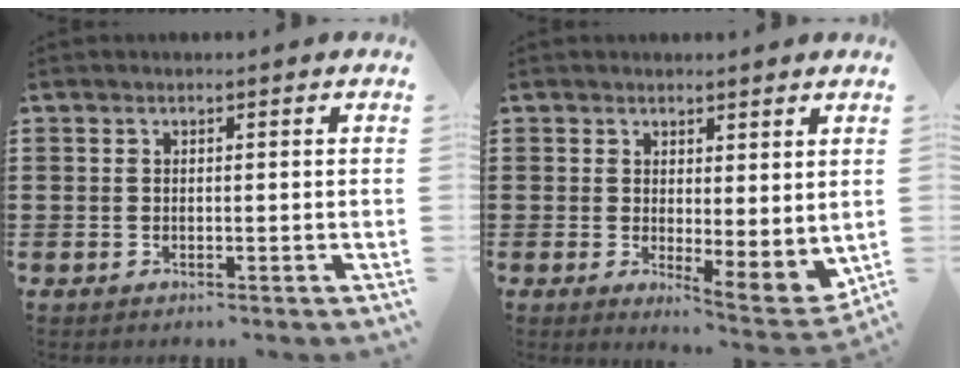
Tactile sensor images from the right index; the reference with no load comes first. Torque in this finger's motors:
{"motor_torque": [0.24, -0.14, 0.21, 0.06]}